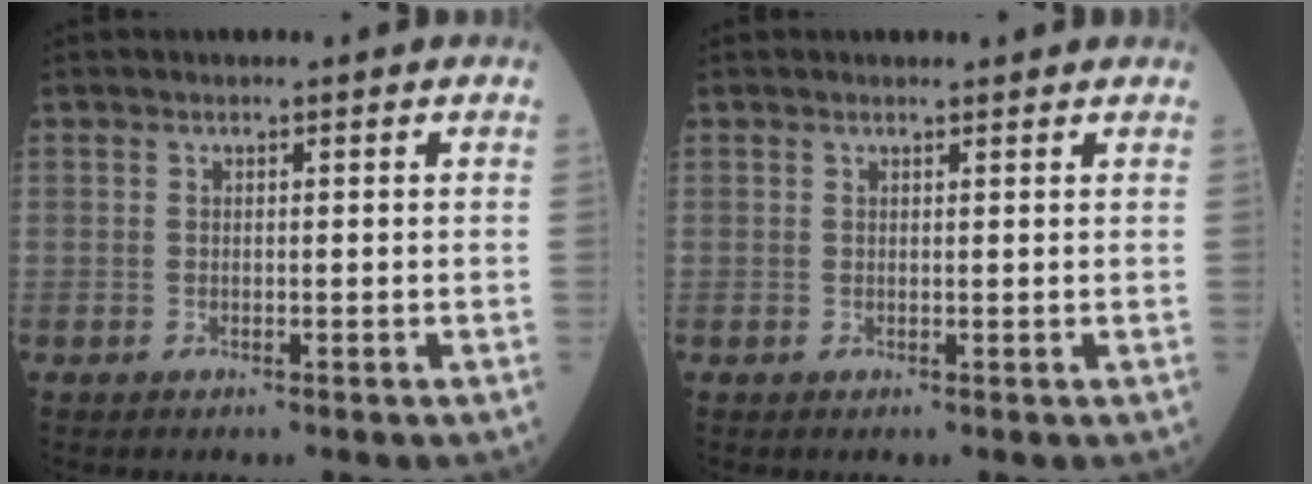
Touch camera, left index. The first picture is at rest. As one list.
[{"total": 1.8, "force": [1.7, 0.3, 0.4], "torque": [-0.014, 0.007, 0.019]}]